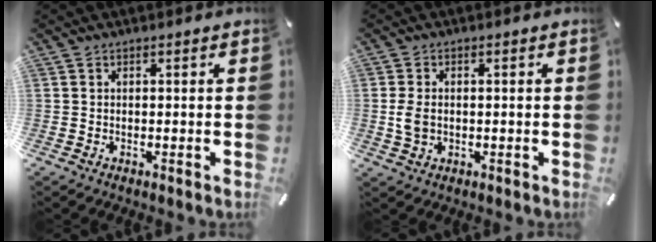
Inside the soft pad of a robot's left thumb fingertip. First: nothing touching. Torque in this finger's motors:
{"motor_torque": [0.39, 0.75, 0.04, 0.00, 0.14]}